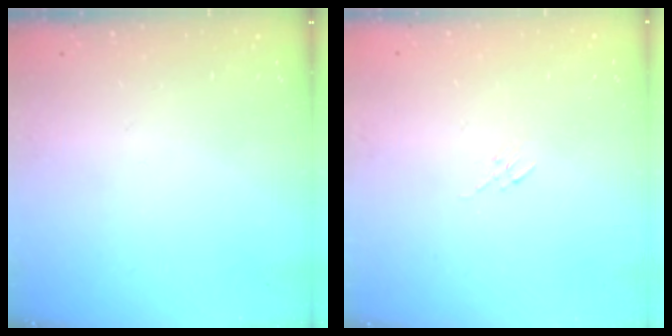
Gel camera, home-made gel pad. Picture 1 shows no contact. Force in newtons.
{"total": 2.7, "press": 2.7, "slide": 0.5}